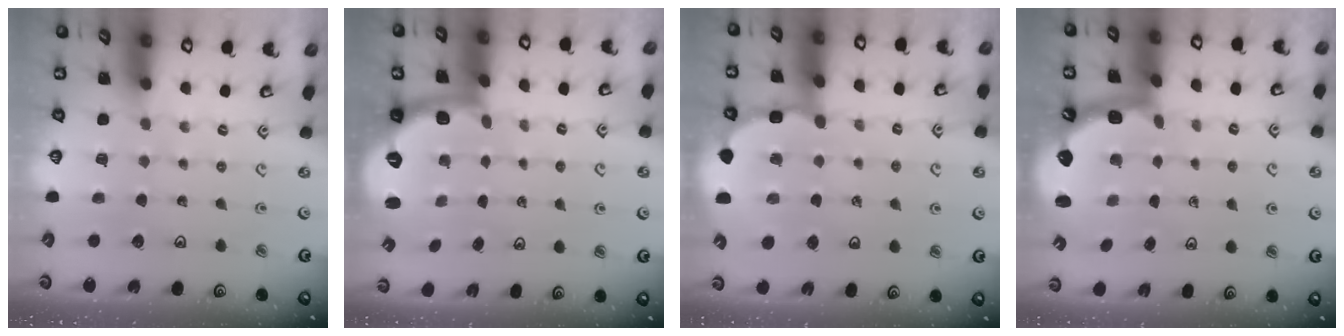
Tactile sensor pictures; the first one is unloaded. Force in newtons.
{"total": 2.5, "press": 1.9, "slide": 1.6}
{"total": 6.4, "press": 6.2, "slide": 1.6}
{"total": 2.6, "press": 2.4, "slide": 1.1}